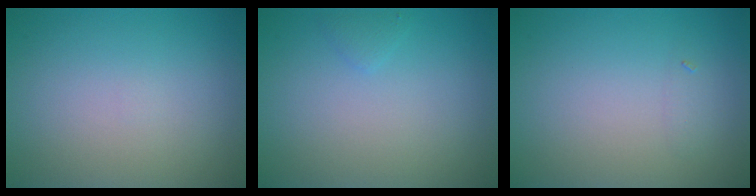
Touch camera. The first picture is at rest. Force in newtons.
{"total": 0.7, "press": 0.7, "slide": 0.0}
{"total": 0.6, "press": 0.6, "slide": 0.0}